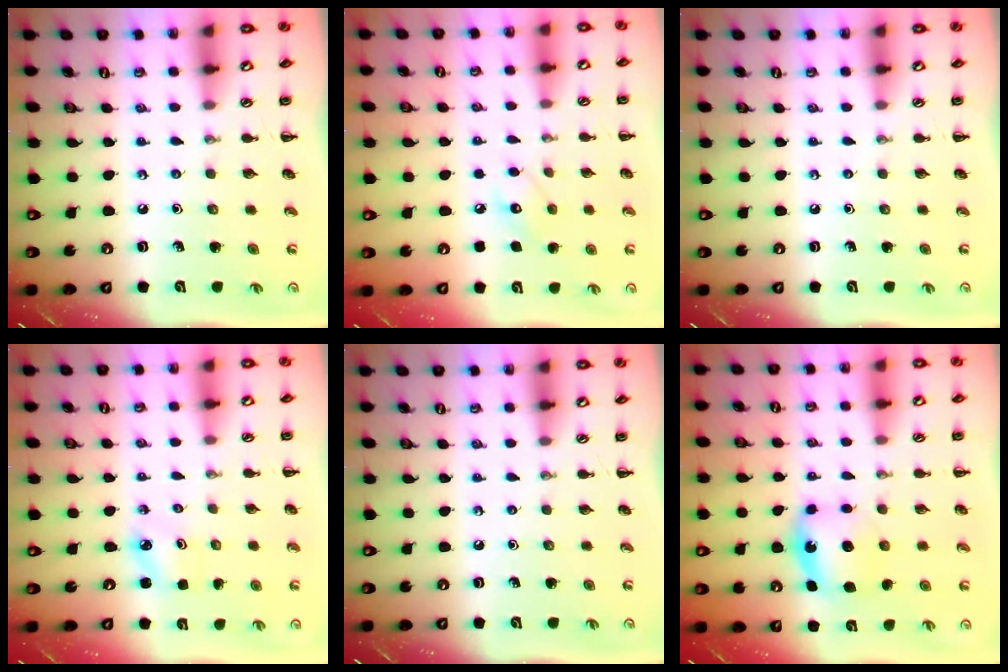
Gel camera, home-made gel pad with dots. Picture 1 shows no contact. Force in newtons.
{"total": 6.5, "press": 6.3, "slide": 1.3}
{"total": 0.0}
{"total": 2.3, "press": 2.3, "slide": 0.4}
{"total": 0.0}
{"total": 6.3, "press": 6.3, "slide": 0.6}